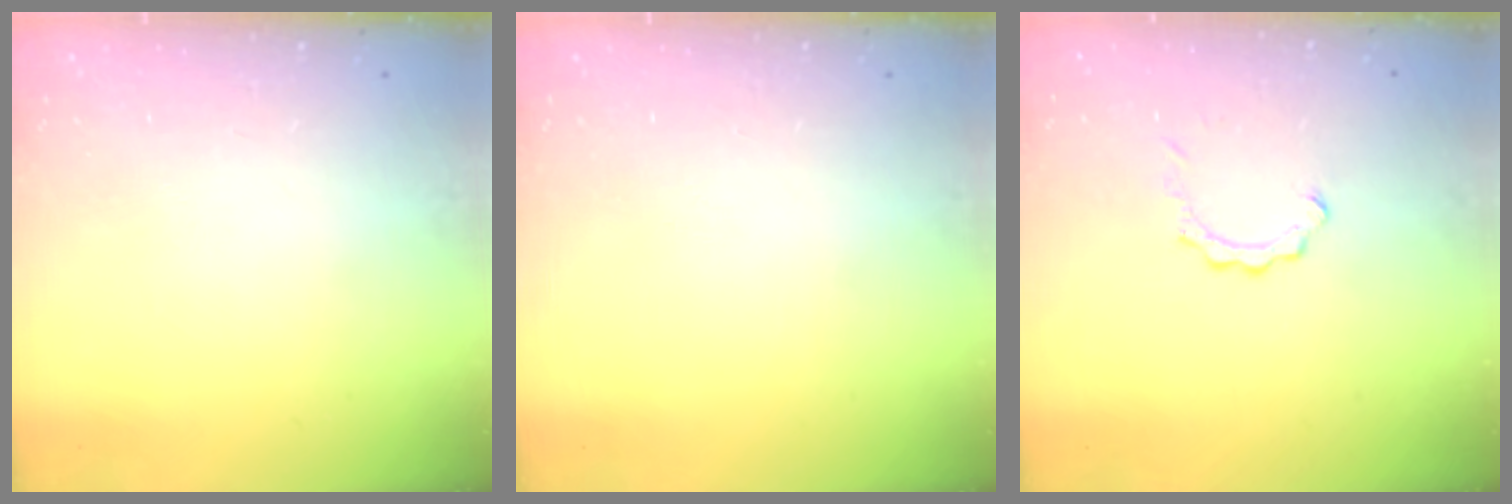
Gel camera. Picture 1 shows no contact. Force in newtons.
{"total": 0.0}
{"total": 2.1, "press": 2.1, "slide": 0.2}